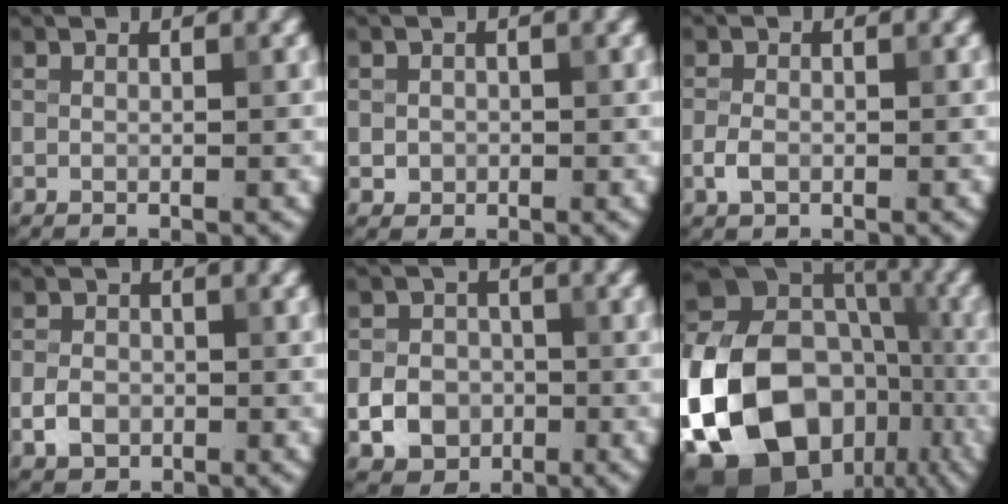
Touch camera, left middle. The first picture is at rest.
{"total": 1.2, "force": [-0.1, 1.1, 0.3], "torque": [0.002, -0.004, -0.004]}
{"total": 1.6, "force": [-0.6, 1.1, 1.0], "torque": [-0.020, 0.001, -0.015]}
{"total": 2.4, "force": [-0.8, 1.9, 1.3], "torque": [-0.018, 0.000, -0.020]}
{"total": 4.1, "force": [-1.2, 3.6, 1.7], "torque": [-0.026, 0.001, -0.026]}
{"total": 21.6, "force": [-6.8, 16.6, 12.1], "torque": [-0.252, -0.016, -0.115]}